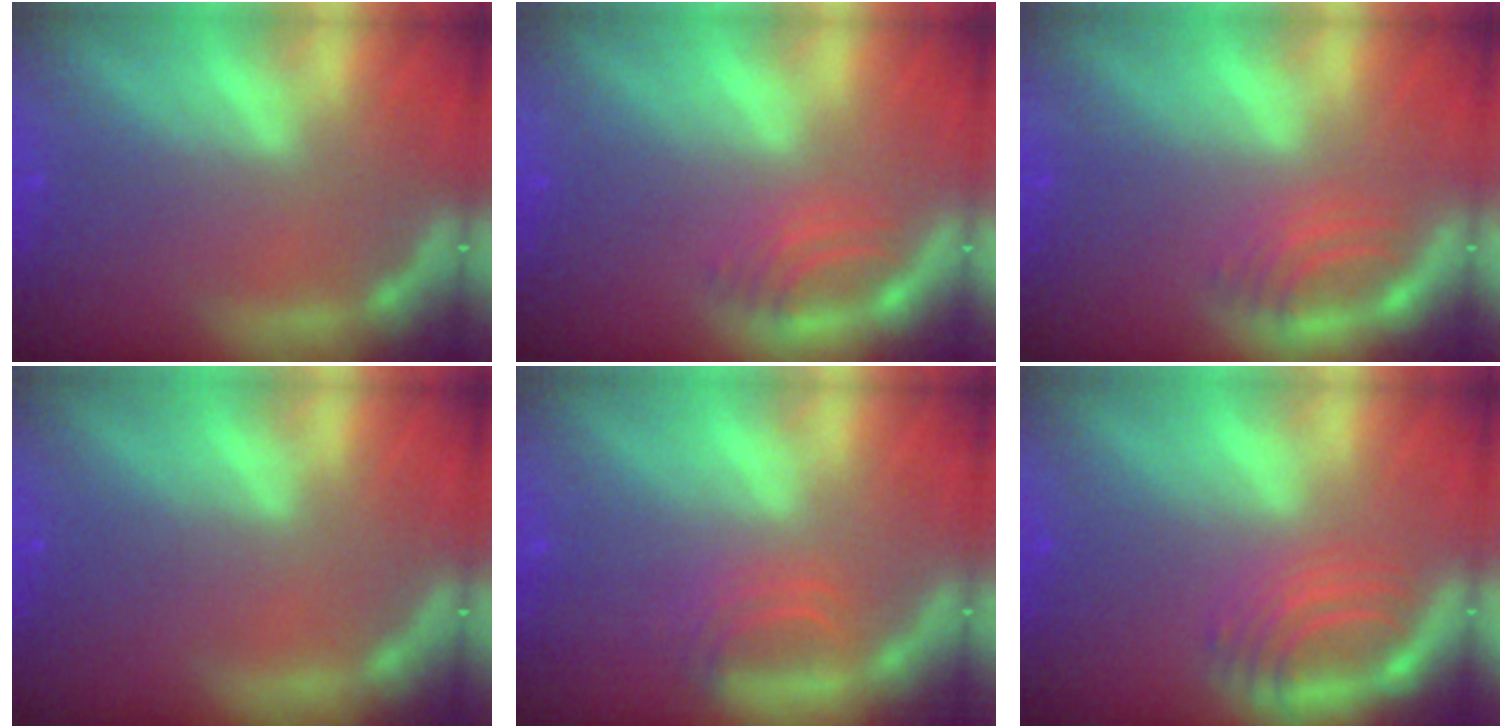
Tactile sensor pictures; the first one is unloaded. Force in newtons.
{"total": 2.5}
{"total": 2.9}
{"total": 0.0}
{"total": 2.5}
{"total": 4.5}